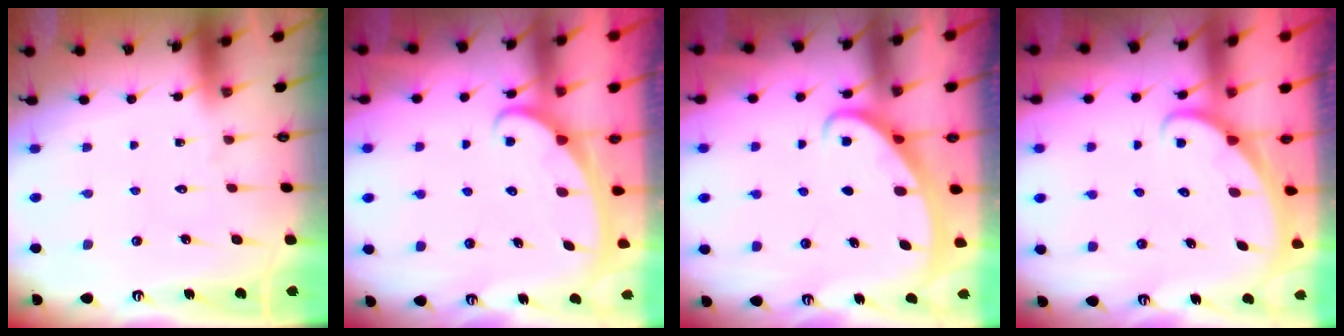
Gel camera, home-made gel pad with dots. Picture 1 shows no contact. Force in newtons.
{"total": 2.4, "press": 2.4, "slide": 0.4}
{"total": 2.4, "press": 2.4, "slide": 0.4}
{"total": 1.6, "press": 1.6, "slide": 0.1}